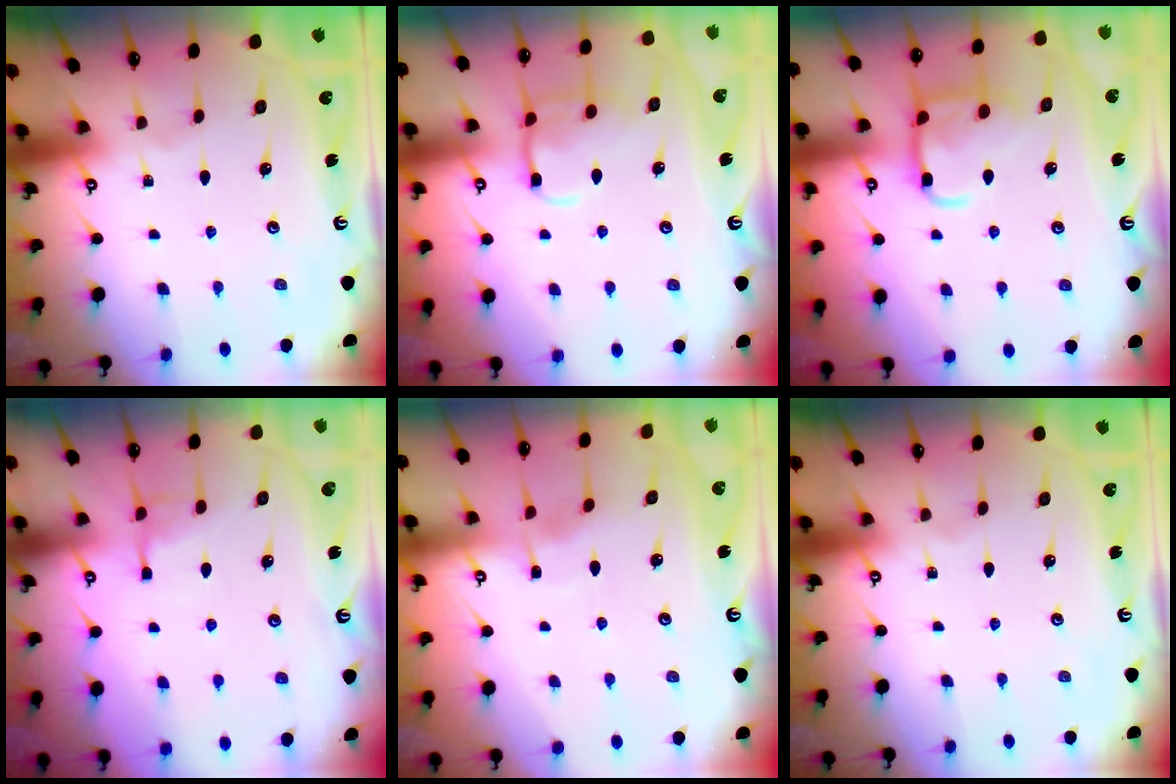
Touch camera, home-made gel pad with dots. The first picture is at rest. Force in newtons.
{"total": 12.3, "press": 12.2, "slide": 1.0}
{"total": 15.1, "press": 15.1, "slide": 1.4}
{"total": 6.2, "press": 6.2, "slide": 0.5}
{"total": 3.3, "press": 3.3, "slide": 0.4}
{"total": 0.0}